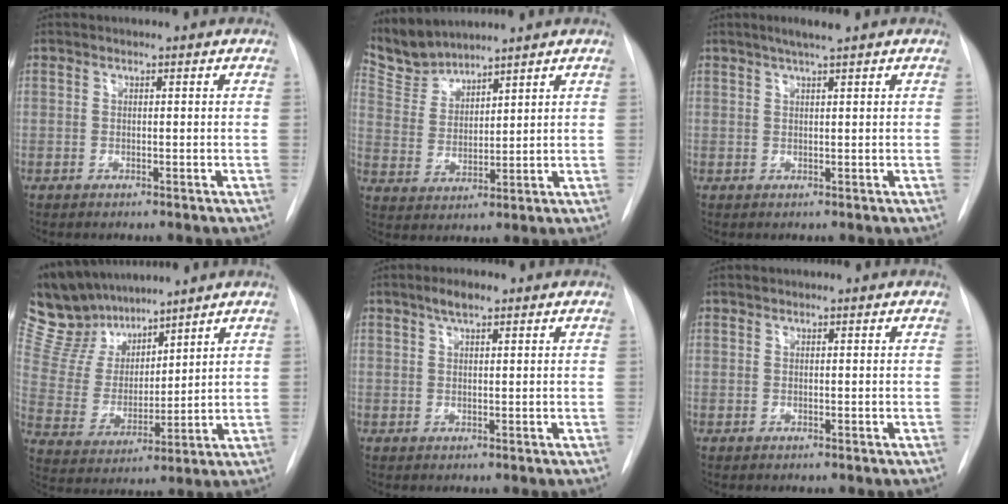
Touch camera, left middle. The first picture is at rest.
{"total": 6.2, "force": [6.2, 0.7, 0.0], "torque": [-0.012, 0.008, 0.140]}
{"total": 2.5, "force": [1.8, -0.4, 1.7], "torque": [-0.035, 0.003, 0.034]}
{"total": 12.2, "force": [10.9, 4.5, 3.4], "torque": [-0.086, 0.016, 0.217]}
{"total": 2.7, "force": [1.8, 0.8, 1.9], "torque": [-0.035, 0.008, 0.031]}
{"total": 0.0}